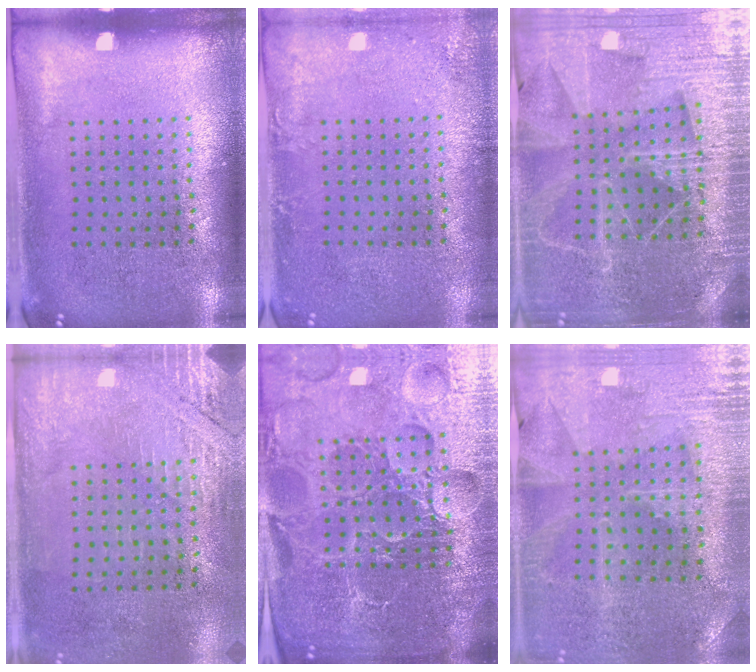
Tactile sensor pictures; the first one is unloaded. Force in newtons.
{"total": 1.6, "press": 1.6, "slide": 0.1}
{"total": 4.8, "press": 4.3, "slide": 2.1}
{"total": 2.7, "press": 2.4, "slide": 1.2}
{"total": 6.5, "press": 5.8, "slide": 3.0}
{"total": 1.0, "press": 1.0, "slide": 0.3}